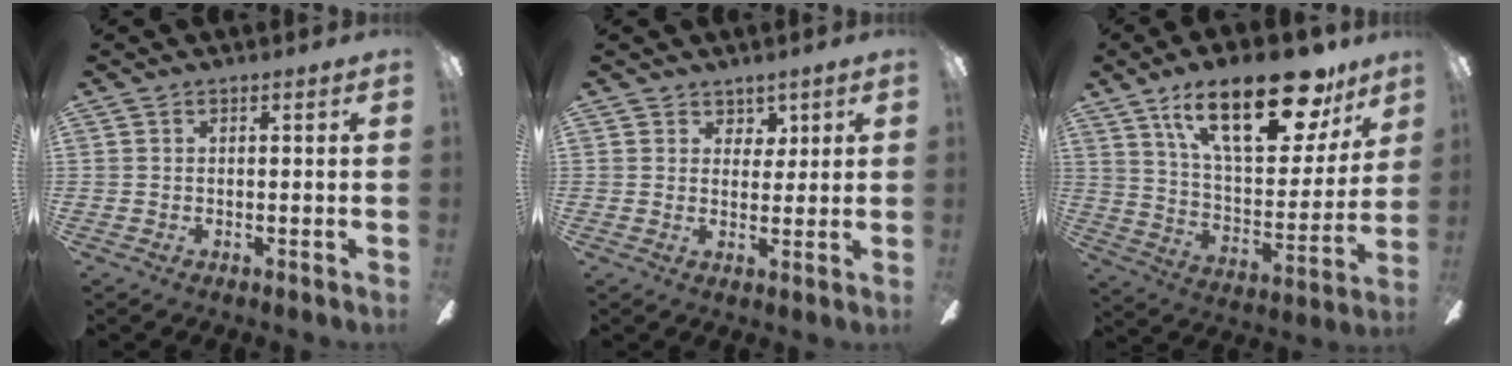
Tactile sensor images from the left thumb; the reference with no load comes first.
{"total": 3.9, "force": [2.8, 2.7, 0.5], "torque": [-0.004, -0.008, 0.049]}
{"total": 27.5, "force": [16.5, 10.8, 19.2], "torque": [-0.300, -0.084, 0.279]}